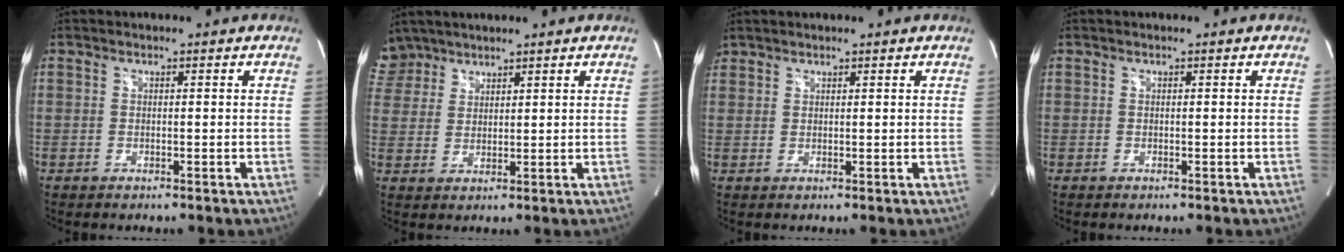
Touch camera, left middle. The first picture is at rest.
{"total": 5.6, "force": [4.7, 2.9, -0.4], "torque": [0.010, 0.010, 0.096]}
{"total": 1.5, "force": [1.4, 0.6, 0.0], "torque": [0.000, 0.013, 0.025]}
{"total": 0.0}